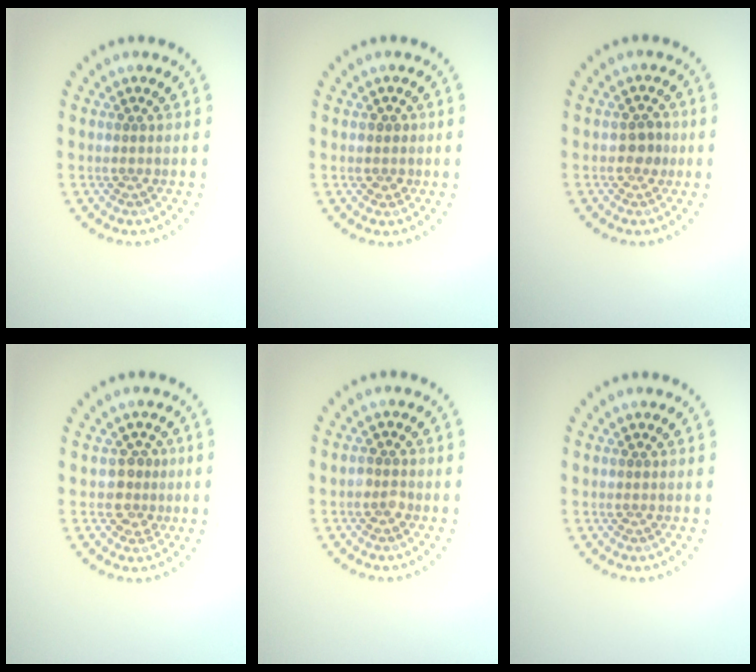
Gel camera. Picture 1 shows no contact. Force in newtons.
{"total": 1.2, "press": 1.0, "slide": 0.6}
{"total": 1.7, "press": 1.6, "slide": 0.5}
{"total": 2.1, "press": 1.7, "slide": 1.2}
{"total": 1.2, "press": 1.1, "slide": 0.4}
{"total": 0.0}